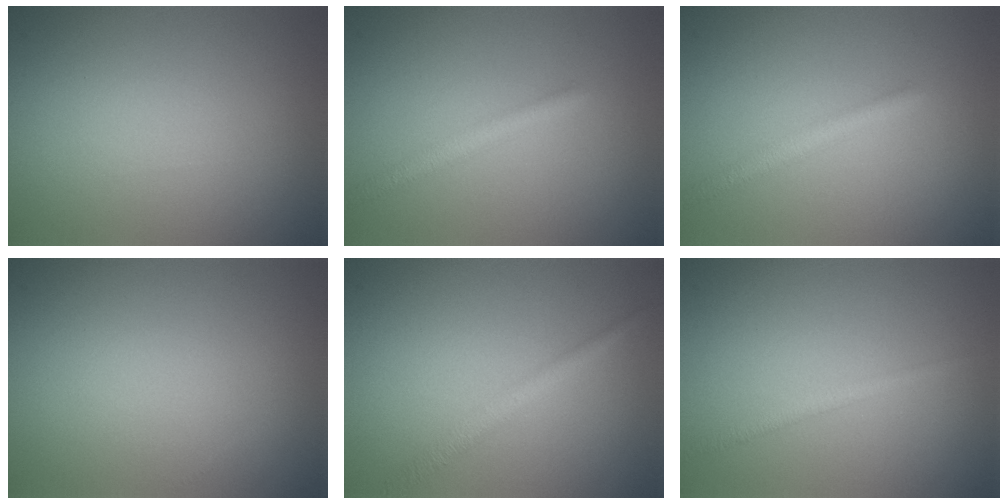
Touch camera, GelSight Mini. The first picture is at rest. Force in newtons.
{"total": 2.2, "press": 2.2, "slide": 0.0}
{"total": 2.2, "press": 2.2, "slide": 0.0}
{"total": 0.0}
{"total": 2.0, "press": 2.0, "slide": 0.1}
{"total": 1.4, "press": 1.4, "slide": 0.0}